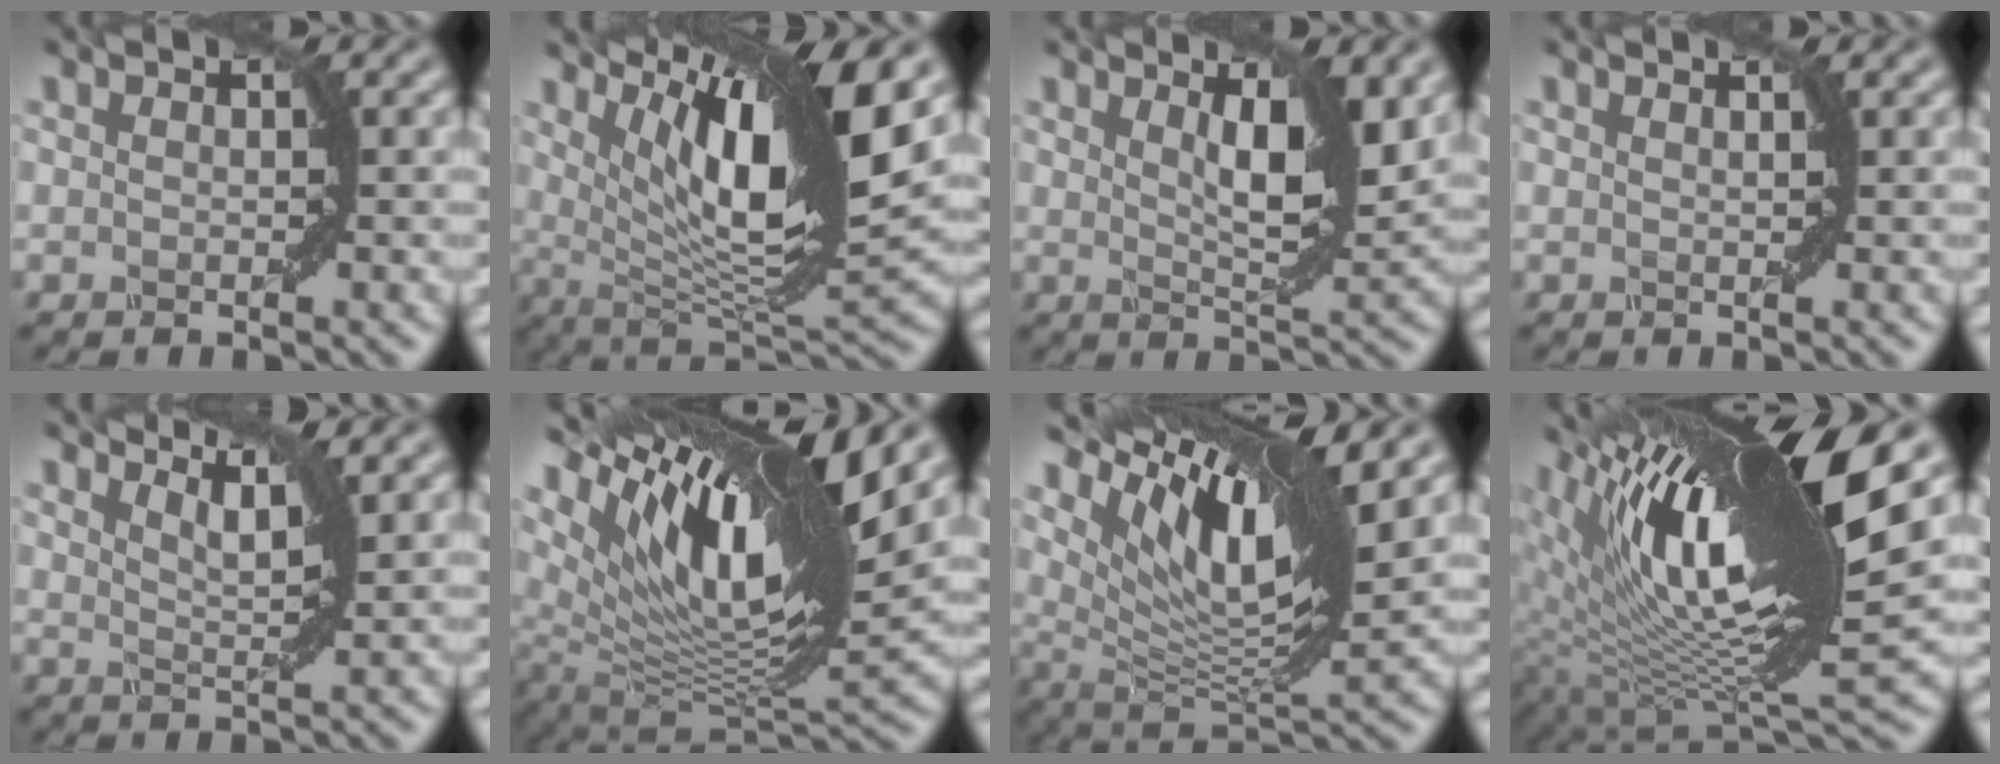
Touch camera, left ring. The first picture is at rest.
{"total": 12.9, "force": [5.1, 3.5, 11.3], "torque": [-0.172, -0.001, 0.095]}
{"total": 5.3, "force": [2.1, 1.5, 4.6], "torque": [-0.069, -0.010, 0.039]}
{"total": 1.2, "force": [0.7, 0.6, 0.7], "torque": [0.004, -0.007, -0.007]}
{"total": 3.5, "force": [2.8, 0.8, 1.9], "torque": [-0.027, 0.005, 0.031]}
{"total": 14.2, "force": [6.4, 5.3, 11.5], "torque": [-0.212, 0.012, 0.118]}
{"total": 11.0, "force": [5.8, 3.2, 8.8], "torque": [-0.159, -0.001, 0.116]}
{"total": 15.9, "force": [5.5, 4.4, 14.2], "torque": [-0.238, 0.004, 0.107]}